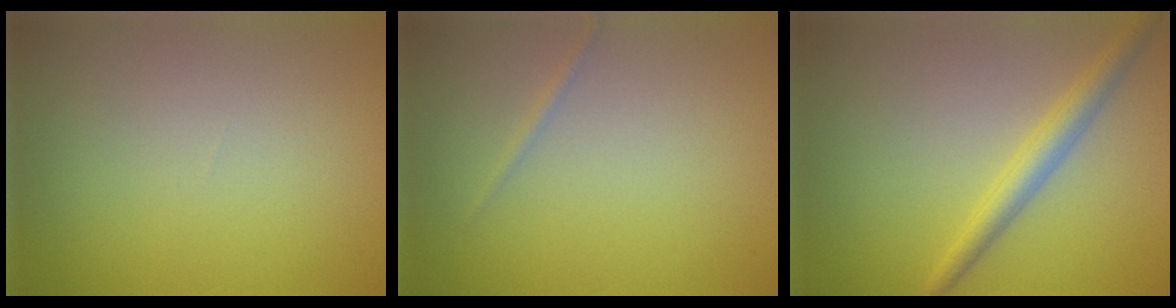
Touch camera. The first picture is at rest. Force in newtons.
{"total": 0.6, "press": 0.6, "slide": 0.0}
{"total": 2.8, "press": 2.8, "slide": 0.0}